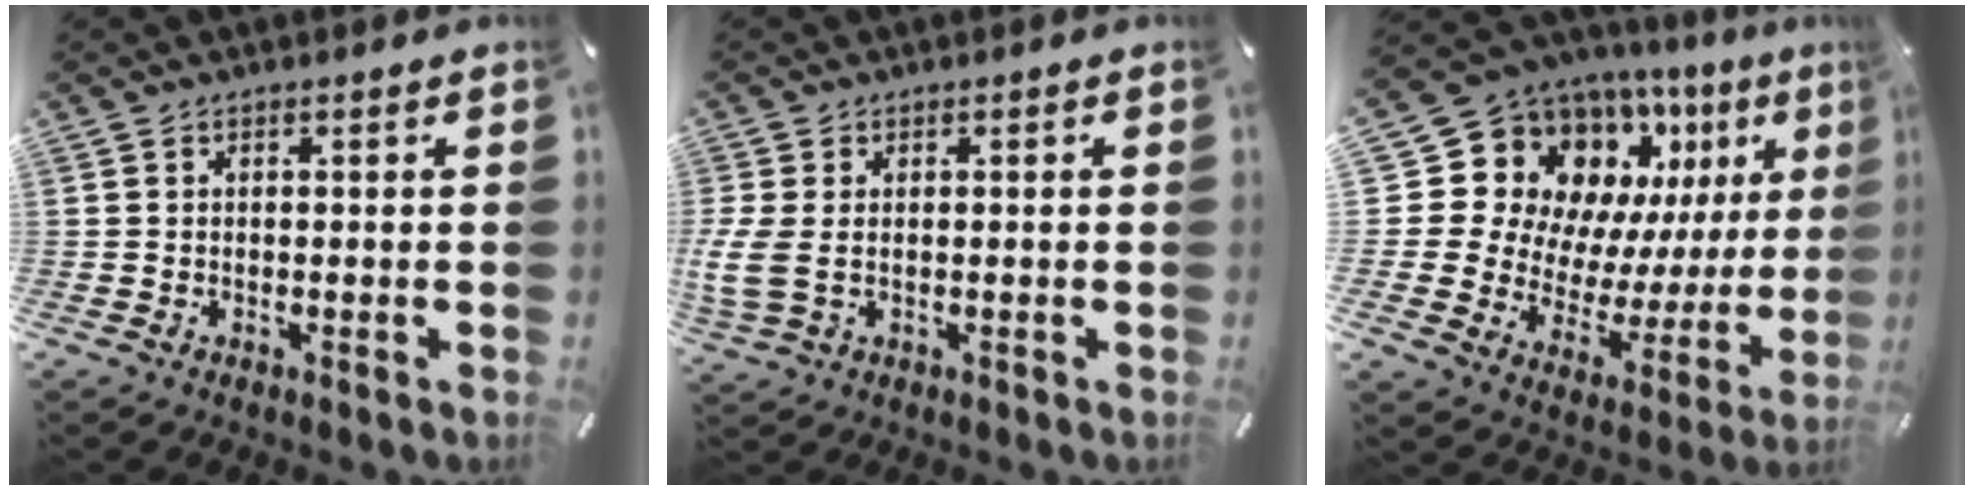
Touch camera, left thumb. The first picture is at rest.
{"total": 5.4, "force": [0.0, 3.5, 4.2], "torque": [-0.102, -0.001, -0.002]}
{"total": 15.6, "force": [9.0, 11.4, 5.8], "torque": [-0.093, -0.094, 0.177]}